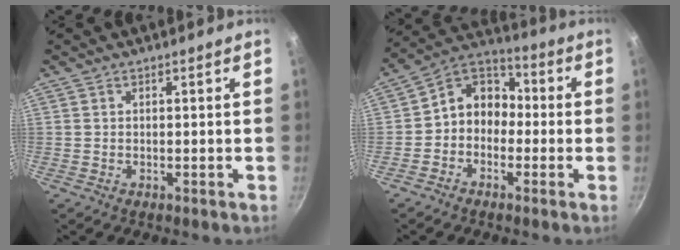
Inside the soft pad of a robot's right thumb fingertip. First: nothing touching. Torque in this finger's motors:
{"motor_torque": [0.20, 0.28, 0.46, -0.71, 0.06]}